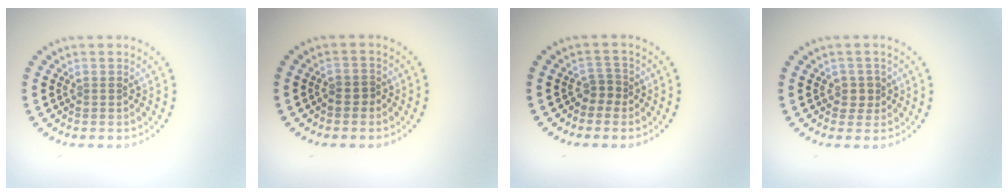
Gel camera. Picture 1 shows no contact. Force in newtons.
{"total": 1.0, "press": 0.8, "slide": 0.7}
{"total": 1.4, "press": 1.1, "slide": 0.9}
{"total": 1.4, "press": 1.1, "slide": 0.8}